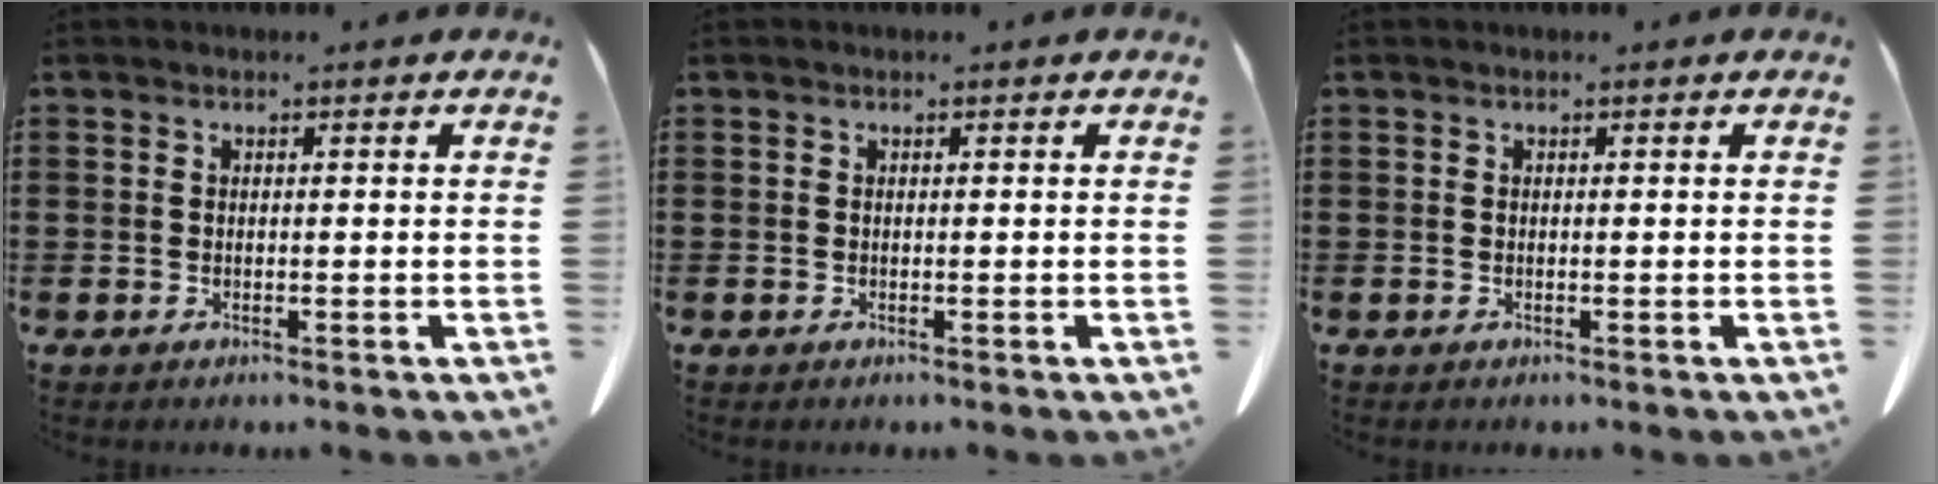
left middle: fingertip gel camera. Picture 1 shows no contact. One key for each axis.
{"total": 0.0}
{"total": 0.0}